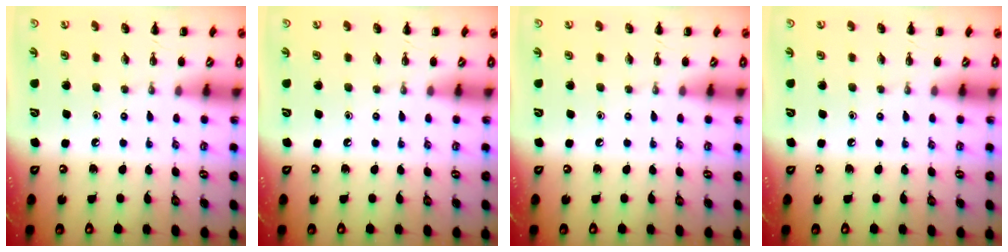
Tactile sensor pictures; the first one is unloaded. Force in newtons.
{"total": 0.0}
{"total": 0.0}
{"total": 0.0}